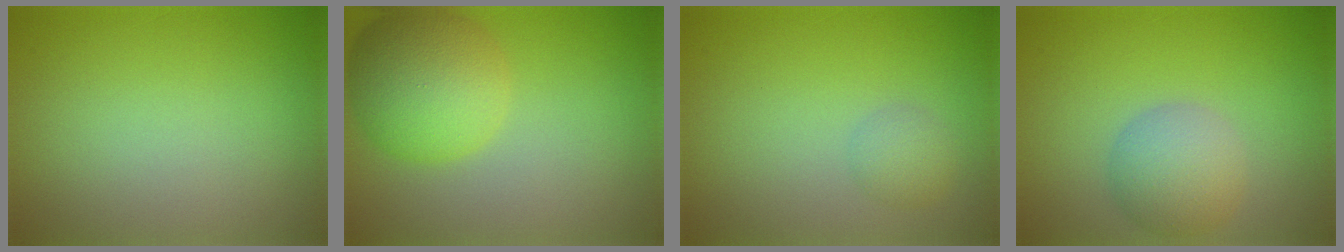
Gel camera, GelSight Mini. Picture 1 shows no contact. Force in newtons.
{"total": 6.8, "press": 6.8, "slide": 0.2}
{"total": 1.6, "press": 1.6, "slide": 0.1}
{"total": 4.1, "press": 4.1, "slide": 0.3}